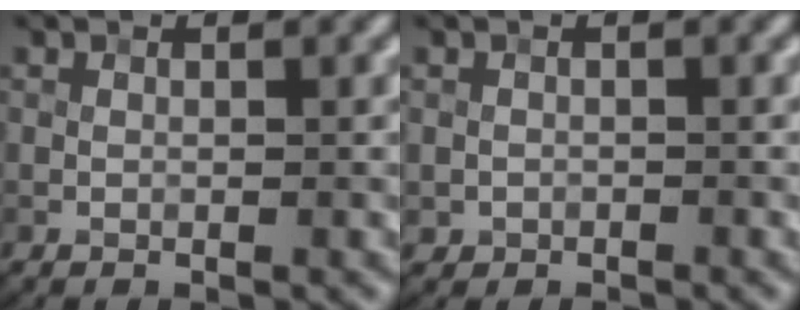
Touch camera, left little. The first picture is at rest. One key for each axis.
{"total": 0.6, "fx": -0.3, "fy": 0.5, "fz": -0.1, "tx": 0.008, "ty": -0.005, "tz": -0.006}